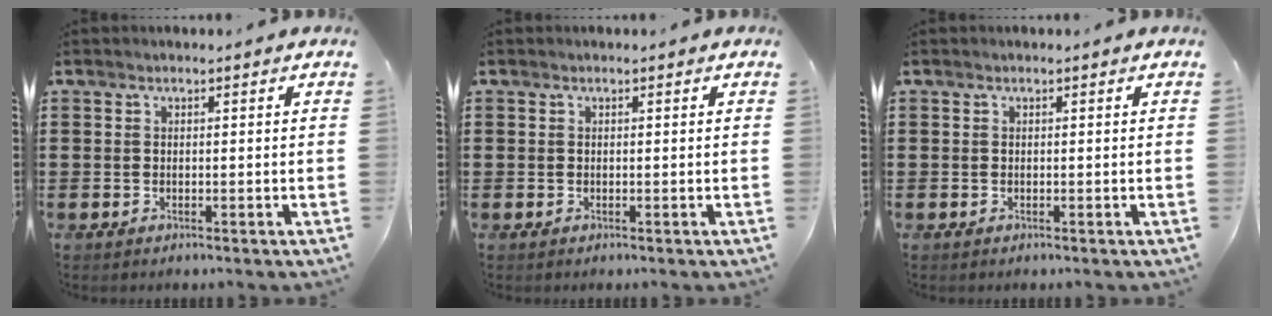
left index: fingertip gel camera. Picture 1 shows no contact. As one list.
[{"total": 0.0}, {"total": 0.0}]